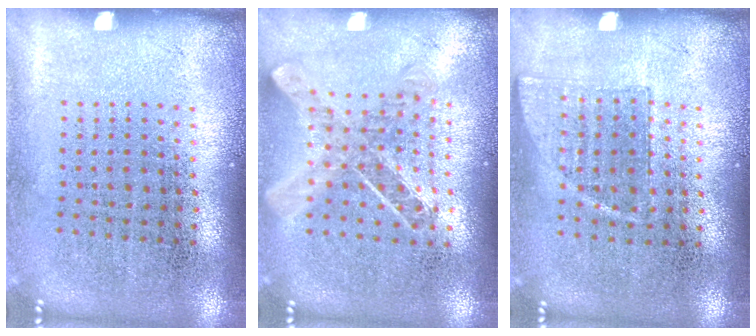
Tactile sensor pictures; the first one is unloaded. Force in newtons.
{"total": 1.0, "press": 1.0, "slide": 0.1}
{"total": 0.7, "press": 0.7, "slide": 0.3}